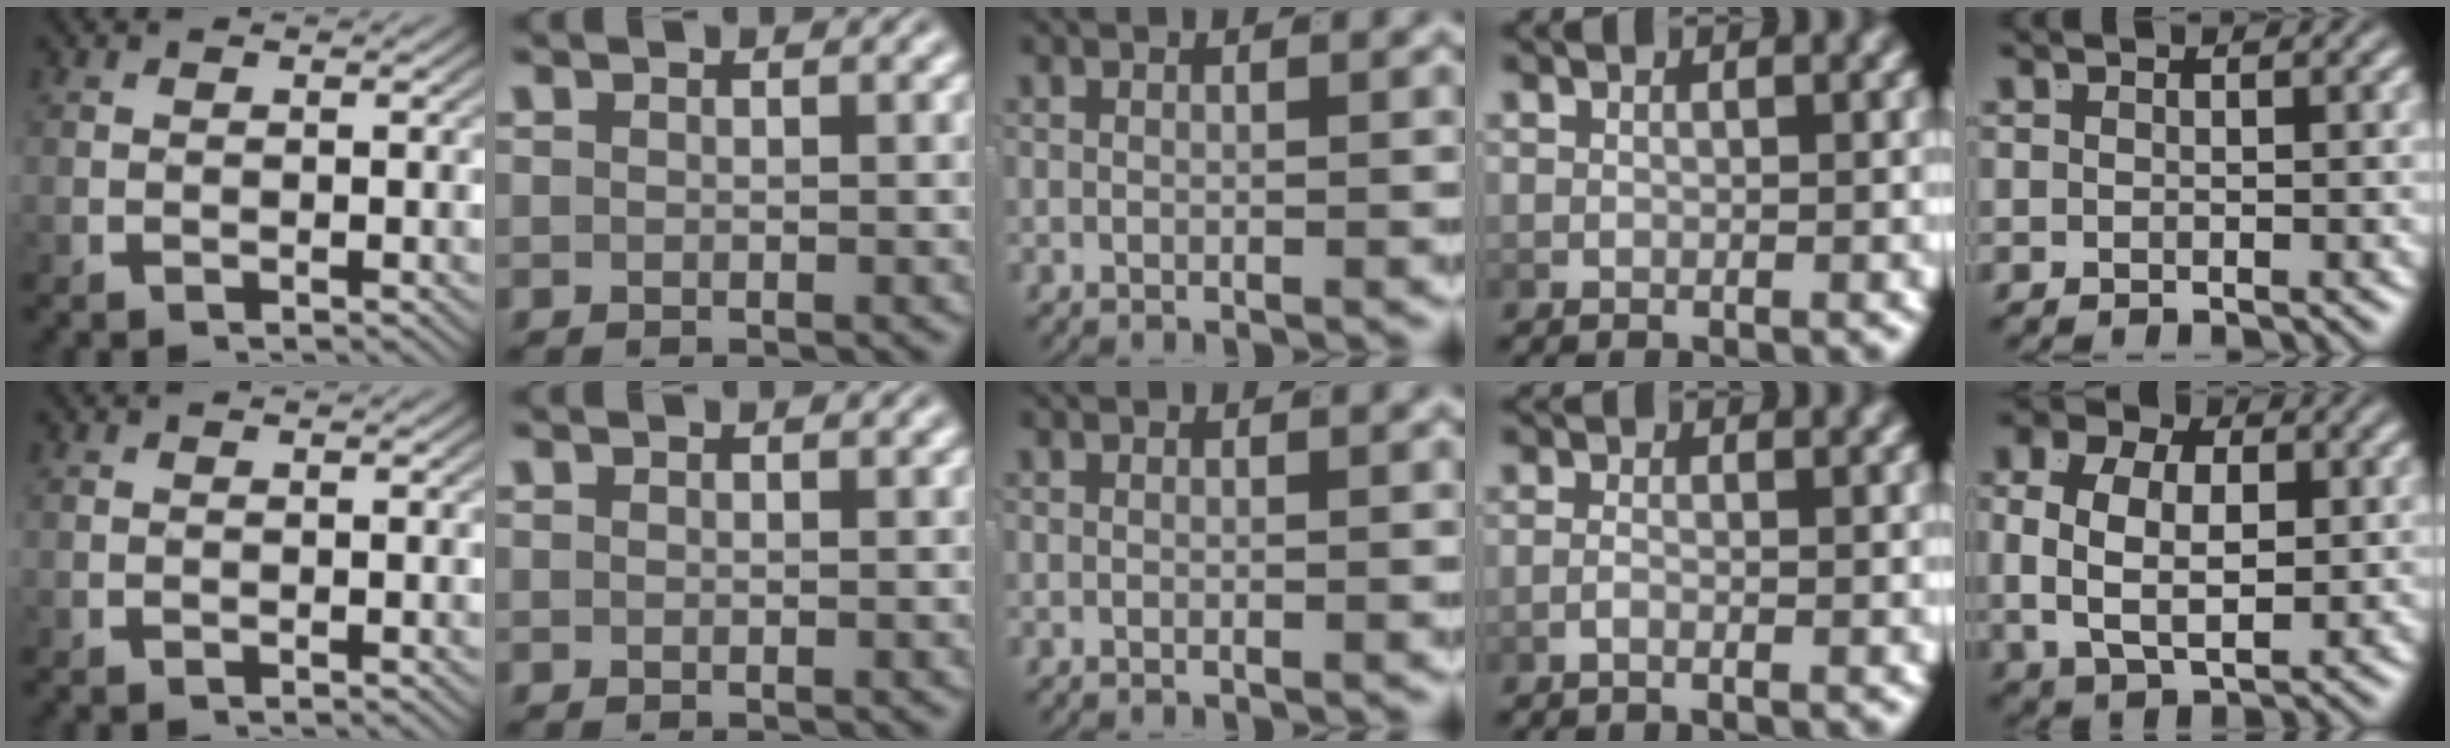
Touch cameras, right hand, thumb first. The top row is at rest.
{"ring": {"total": 0.9, "force": [-0.6, 0.0, 0.7], "torque": [-0.021, -0.008, -0.010]}, "little": {"total": 7.5, "force": [0.3, 5.3, 5.3], "torque": [-0.102, -0.012, 0.008]}}